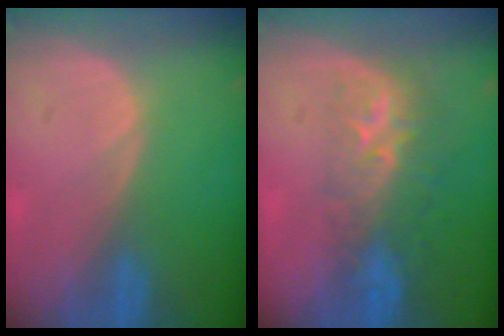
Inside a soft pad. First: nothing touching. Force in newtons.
{"total": 8.7, "press": 7.1, "slide": 5.0}